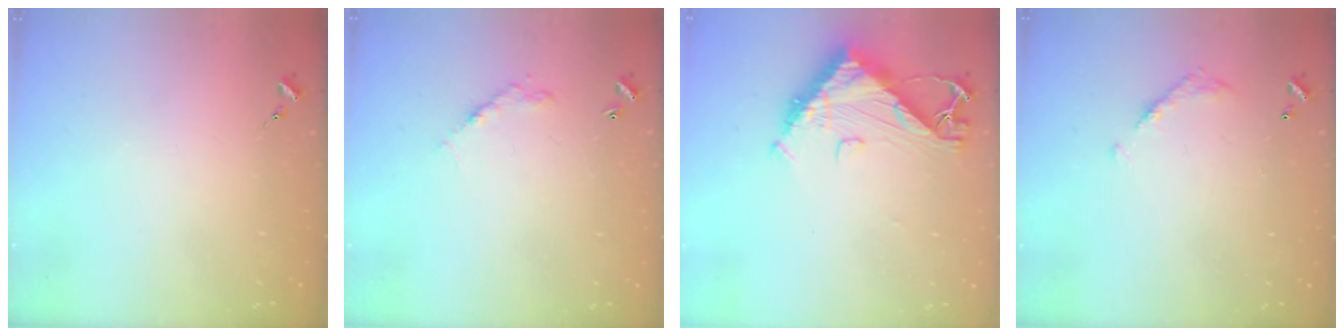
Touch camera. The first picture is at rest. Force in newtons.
{"total": 5.1, "press": 5.1, "slide": 0.4}
{"total": 10.6, "press": 10.5, "slide": 1.1}
{"total": 7.9, "press": 7.9, "slide": 0.3}